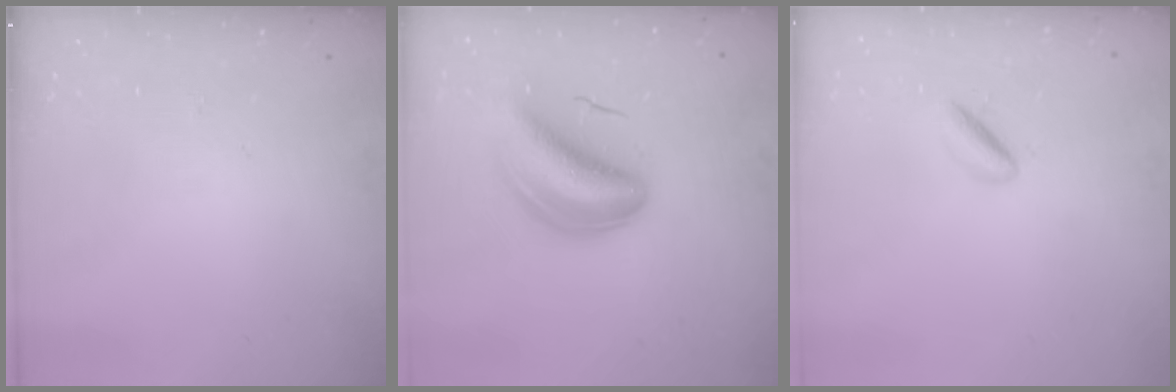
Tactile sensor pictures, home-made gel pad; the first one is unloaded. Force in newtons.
{"total": 7.7, "press": 7.3, "slide": 2.5}
{"total": 2.4, "press": 2.4, "slide": 0.4}